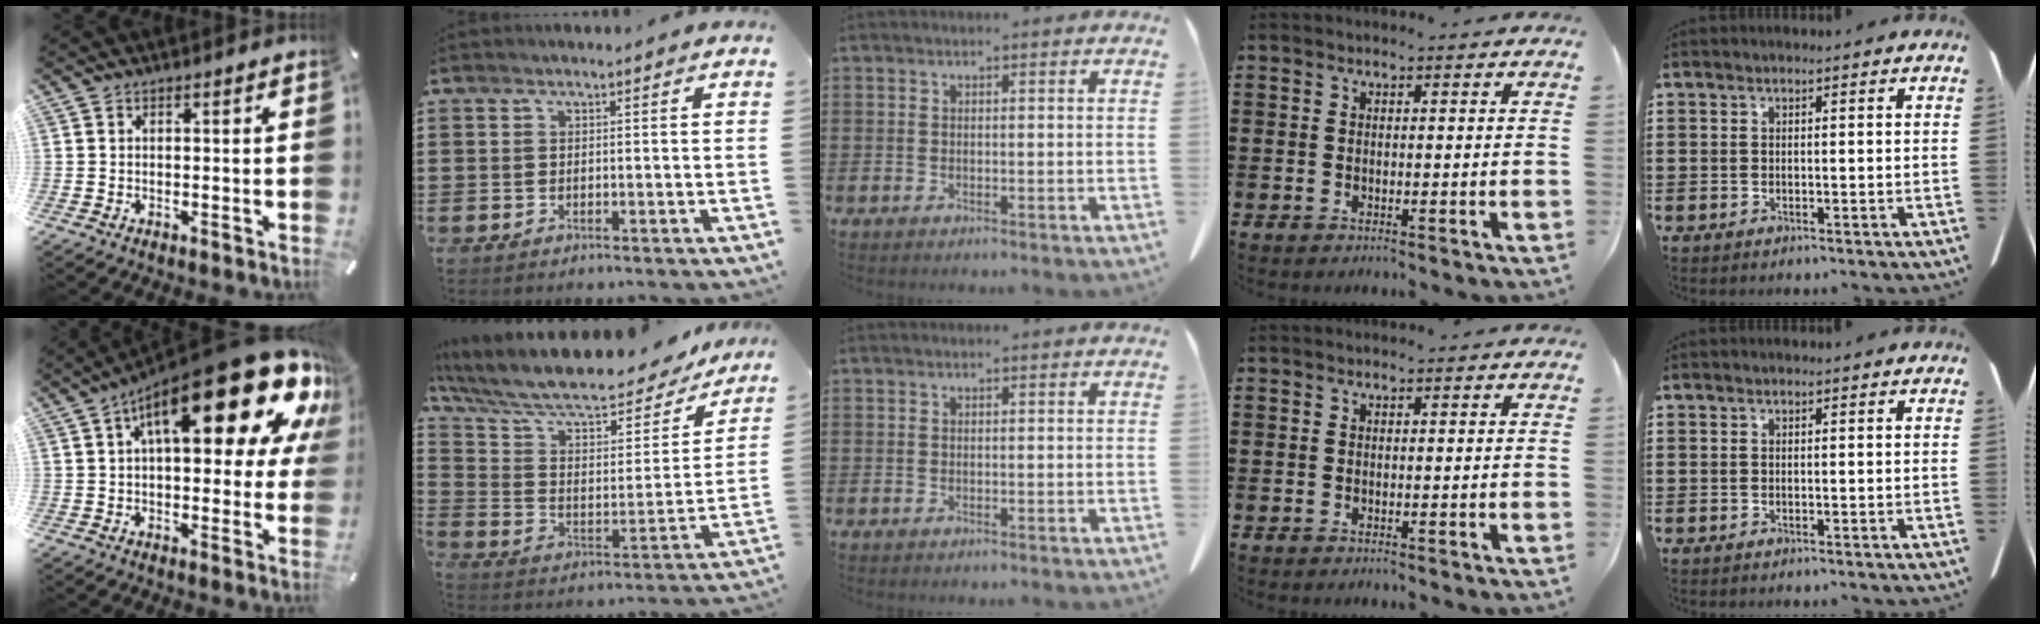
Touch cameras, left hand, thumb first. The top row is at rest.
{"thumb": {"total": 27.2, "force": [11.9, 10.3, 22.2], "torque": [-0.320, -0.067, 0.192]}, "index": {"total": 11.4, "force": [9.5, 2.7, 5.6], "torque": [-0.142, -0.063, 0.163]}}